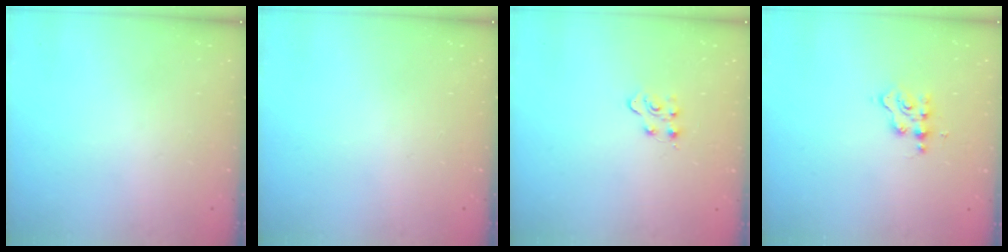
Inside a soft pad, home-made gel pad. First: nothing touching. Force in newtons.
{"total": 0.0}
{"total": 5.0, "press": 4.9, "slide": 0.5}
{"total": 2.7, "press": 2.7, "slide": 0.4}